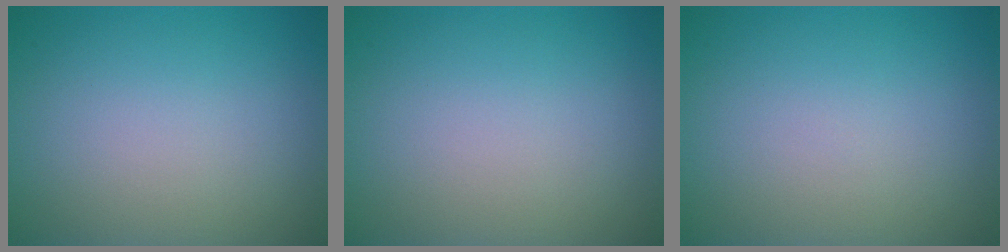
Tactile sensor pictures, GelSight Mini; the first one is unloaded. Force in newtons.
{"total": 0.0}
{"total": 0.0}